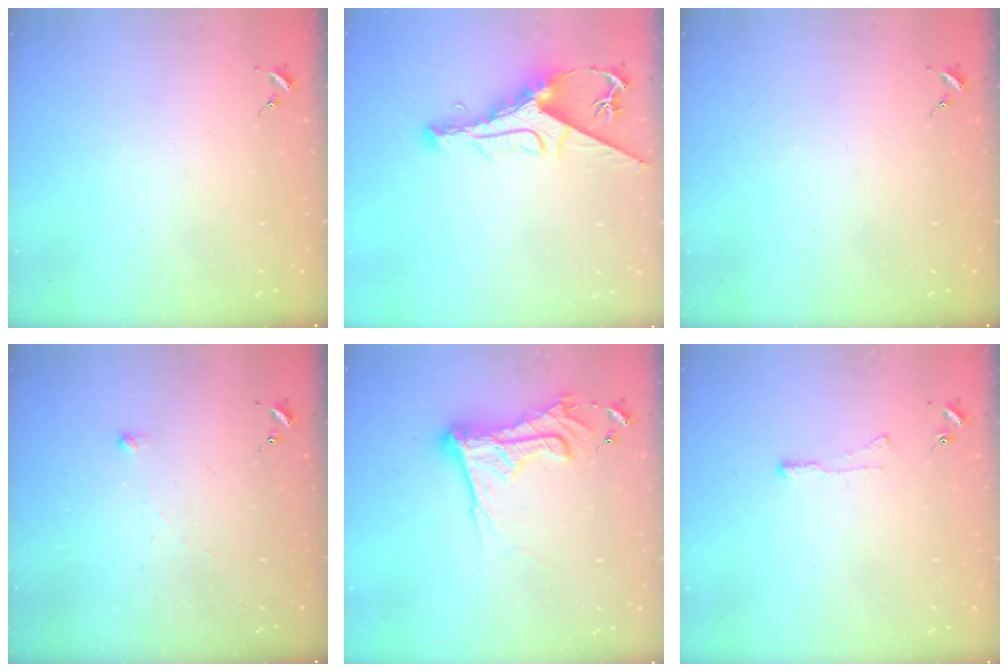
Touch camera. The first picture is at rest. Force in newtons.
{"total": 10.6, "press": 10.5, "slide": 1.4}
{"total": 0.0}
{"total": 2.5, "press": 2.5, "slide": 0.2}
{"total": 15.5, "press": 15.4, "slide": 1.4}
{"total": 4.2, "press": 4.2, "slide": 0.5}